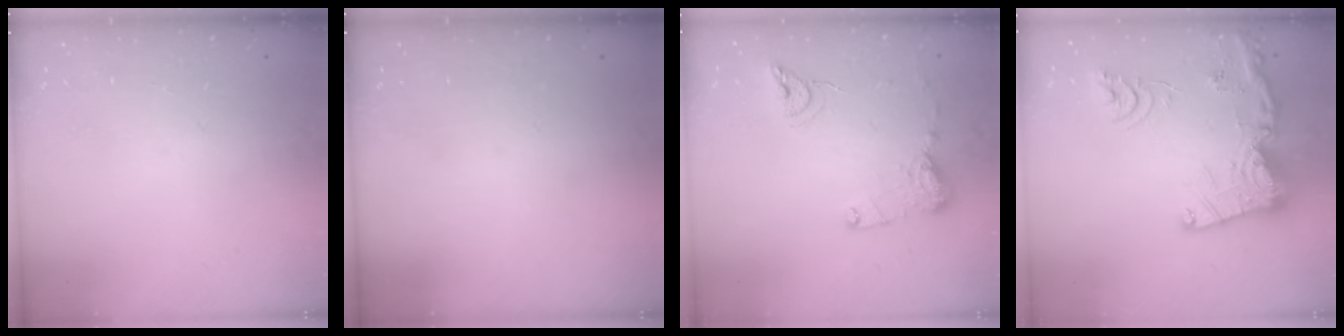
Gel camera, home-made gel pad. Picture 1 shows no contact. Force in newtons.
{"total": 0.0}
{"total": 12.2, "press": 12.2, "slide": 1.0}
{"total": 21.7, "press": 21.5, "slide": 2.2}